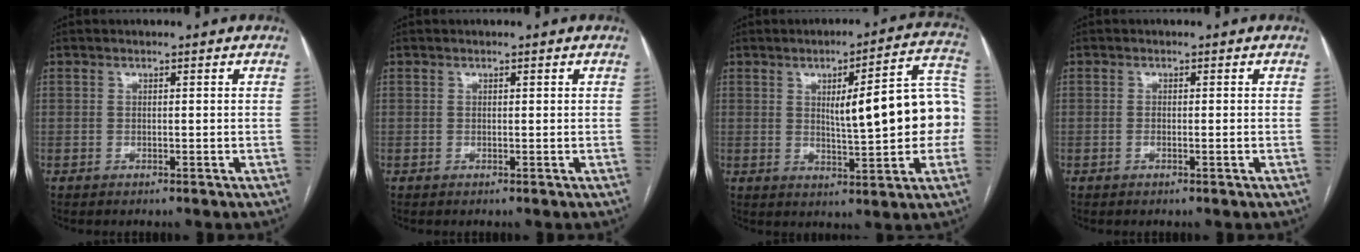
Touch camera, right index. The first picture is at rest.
{"total": 0.0}
{"total": 14.6, "force": [0.4, 2.5, 14.3], "torque": [-0.183, 0.034, 0.009]}
{"total": 1.3, "force": [-0.3, 0.3, 1.2], "torque": [-0.022, 0.000, -0.003]}